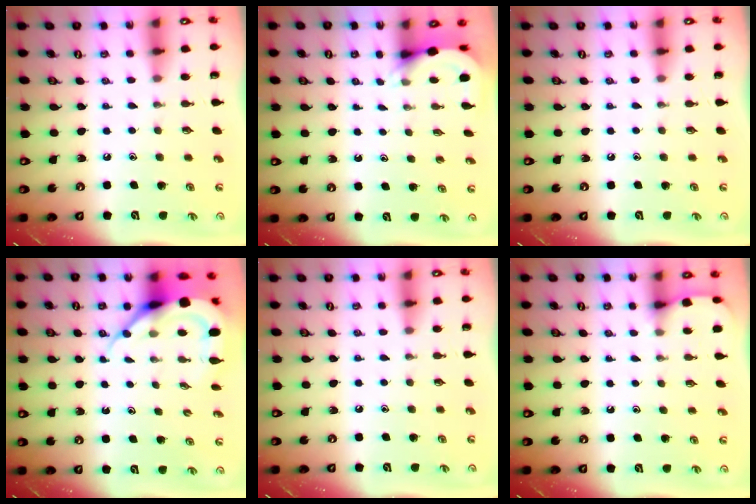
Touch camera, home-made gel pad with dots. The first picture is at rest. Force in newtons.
{"total": 4.5, "press": 4.5, "slide": 0.3}
{"total": 0.0}
{"total": 8.5, "press": 8.4, "slide": 0.9}
{"total": 0.0}
{"total": 2.6, "press": 2.6, "slide": 0.2}